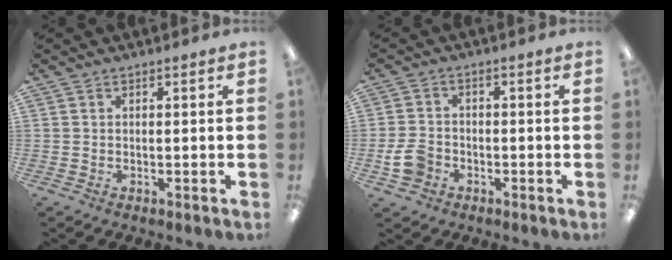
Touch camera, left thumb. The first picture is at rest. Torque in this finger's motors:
{"motor_torque": [-0.14, 0.46, 0.23, -0.18, 0.00]}